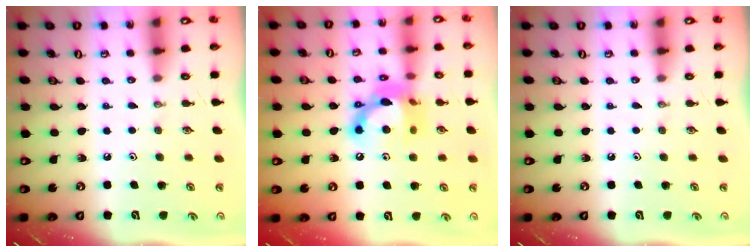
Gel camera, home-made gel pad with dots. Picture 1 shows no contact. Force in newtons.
{"total": 13.7, "press": 13.7, "slide": 0.9}
{"total": 0.0}